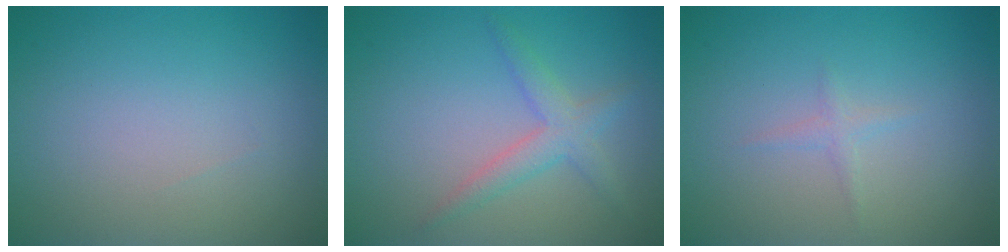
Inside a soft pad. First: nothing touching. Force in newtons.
{"total": 2.5, "press": 2.5, "slide": 0.2}
{"total": 0.8, "press": 0.8, "slide": 0.1}